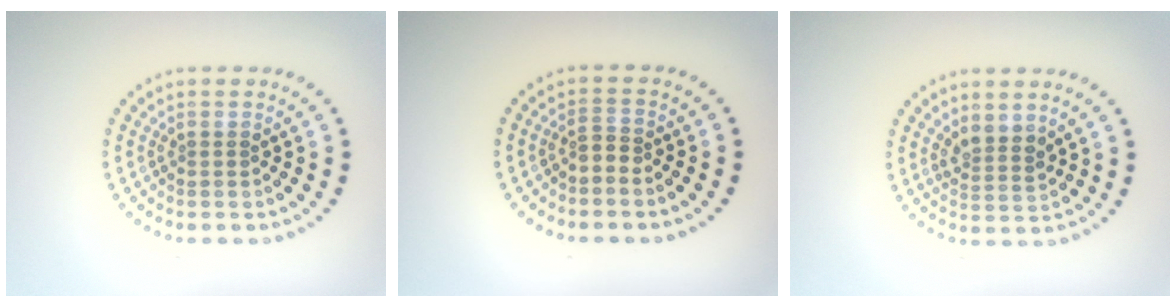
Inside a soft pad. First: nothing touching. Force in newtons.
{"total": 1.2, "press": 0.7, "slide": 1.0}
{"total": 2.3, "press": 1.9, "slide": 1.3}